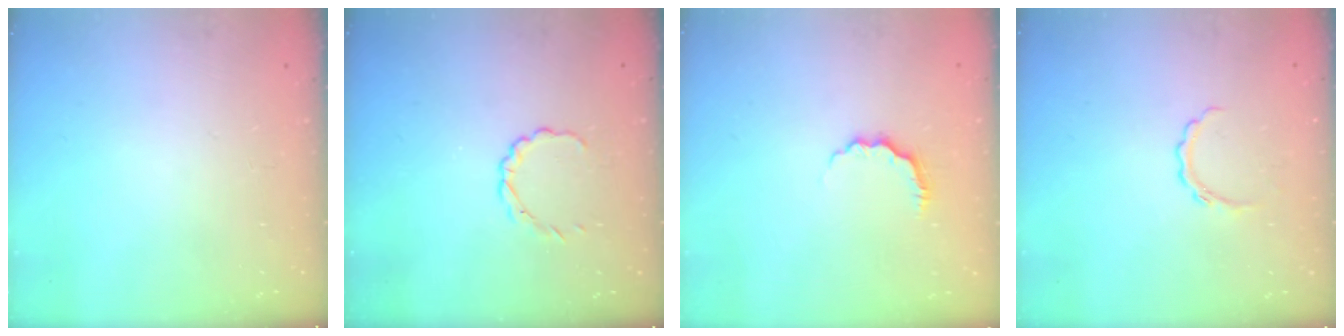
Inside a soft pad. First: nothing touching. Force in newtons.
{"total": 2.8, "press": 2.7, "slide": 0.9}
{"total": 4.2, "press": 4.1, "slide": 0.9}
{"total": 4.5, "press": 4.4, "slide": 0.7}